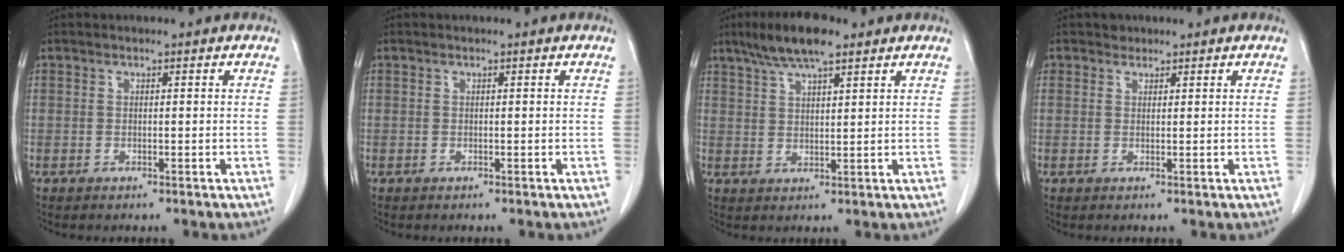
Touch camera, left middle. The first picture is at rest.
{"total": 0.0}
{"total": 7.2, "force": [5.2, 1.3, 4.8], "torque": [-0.097, 0.014, 0.093]}
{"total": 1.1, "force": [0.8, 0.8, -0.1], "torque": [0.004, 0.000, 0.009]}